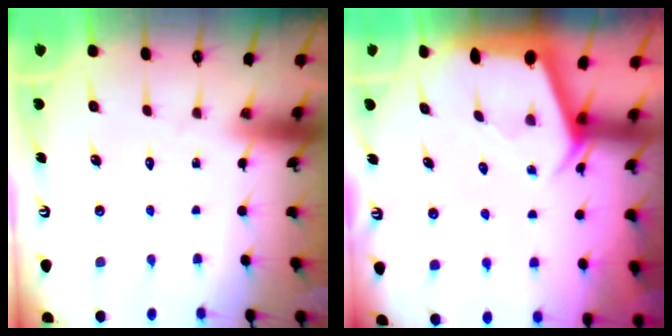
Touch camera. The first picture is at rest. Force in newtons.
{"total": 2.3, "press": 2.3, "slide": 0.3}